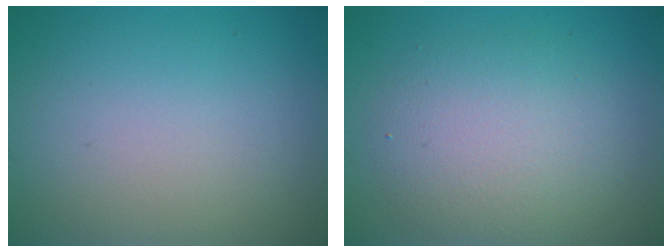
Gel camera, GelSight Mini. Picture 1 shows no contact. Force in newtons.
{"total": 5.8, "press": 5.8, "slide": 0.2}